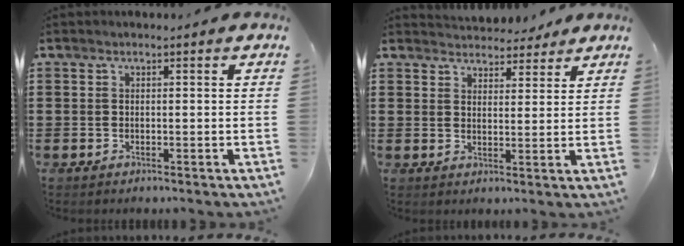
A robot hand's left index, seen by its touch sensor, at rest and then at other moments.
{"total": 4.1, "force": [3.9, 1.2, 0.1], "torque": [-0.007, -0.012, 0.073]}